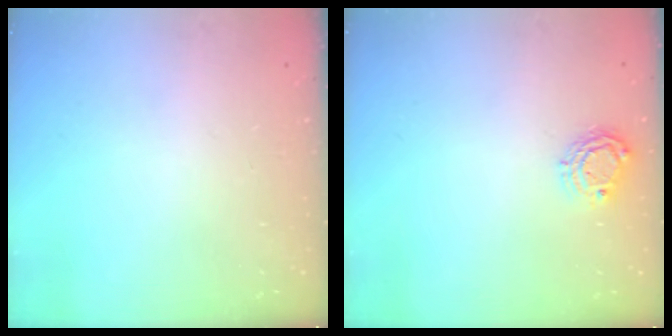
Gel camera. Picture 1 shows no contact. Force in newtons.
{"total": 6.3, "press": 6.3, "slide": 0.4}